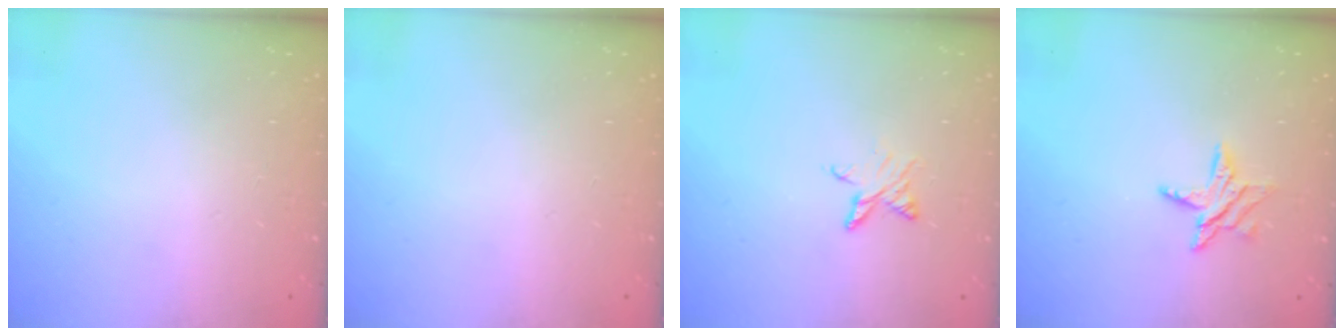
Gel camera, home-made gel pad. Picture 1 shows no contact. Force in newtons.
{"total": 0.0}
{"total": 5.9, "press": 5.9, "slide": 0.6}
{"total": 6.8, "press": 6.8, "slide": 0.4}